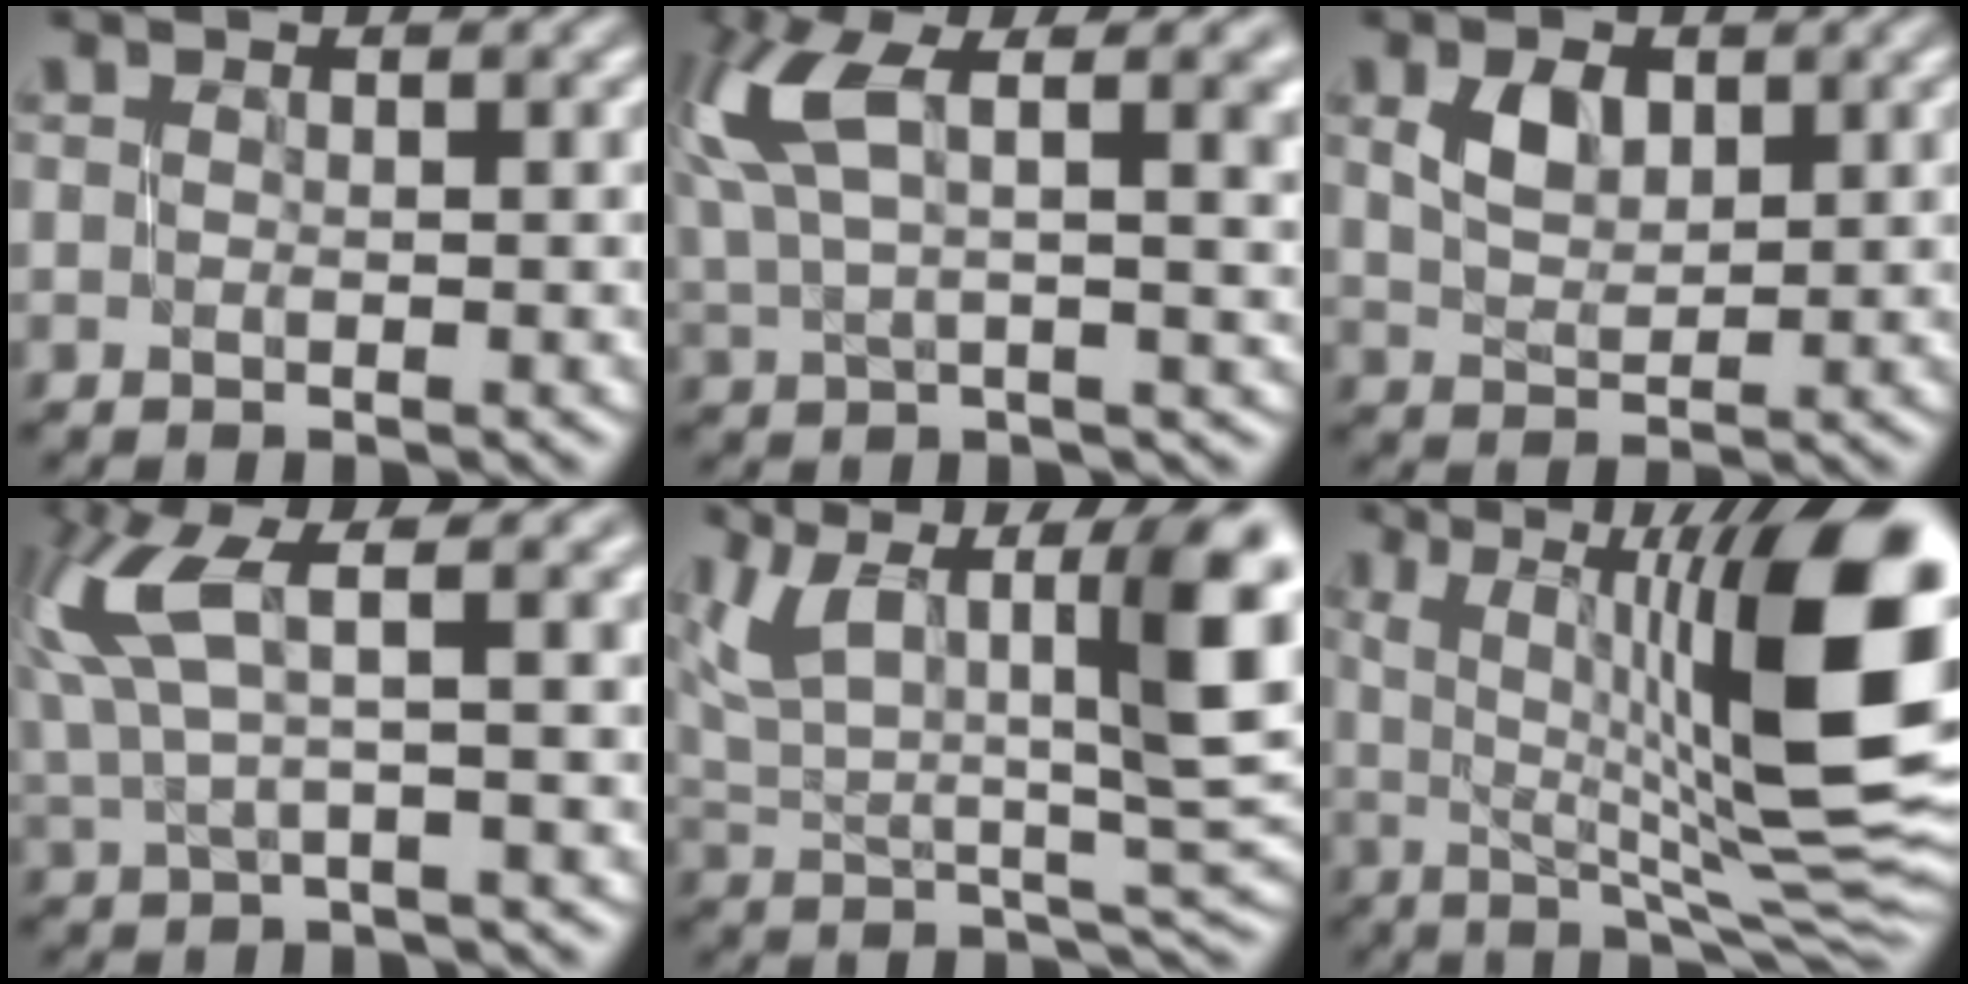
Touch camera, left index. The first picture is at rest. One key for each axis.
{"total": 10.3, "fx": 4.0, "fy": 3.5, "fz": 8.8, "tx": -0.183, "ty": 0.020, "tz": 0.076}
{"total": 2.8, "fx": 1.5, "fy": 1.8, "fz": 1.5, "tx": -0.034, "ty": 0.007, "tz": 0.033}
{"total": 8.2, "fx": 3.4, "fy": 1.9, "fz": 7.2, "tx": -0.150, "ty": 0.027, "tz": 0.065}
{"total": 12.5, "fx": 4.2, "fy": 5.6, "fz": 10.4, "tx": -0.169, "ty": 0.015, "tz": 0.071}
{"total": 15.8, "fx": 2.5, "fy": 4.4, "fz": 14.9, "tx": -0.206, "ty": 0.017, "tz": 0.047}